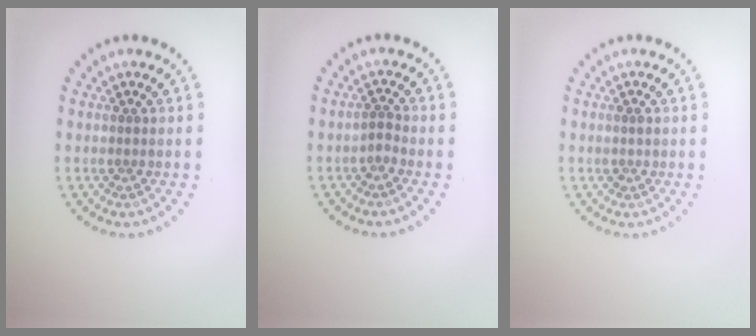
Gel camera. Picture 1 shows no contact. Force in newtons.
{"total": 0.9, "press": 0.8, "slide": 0.5}
{"total": 0.6, "press": 0.6, "slide": 0.2}